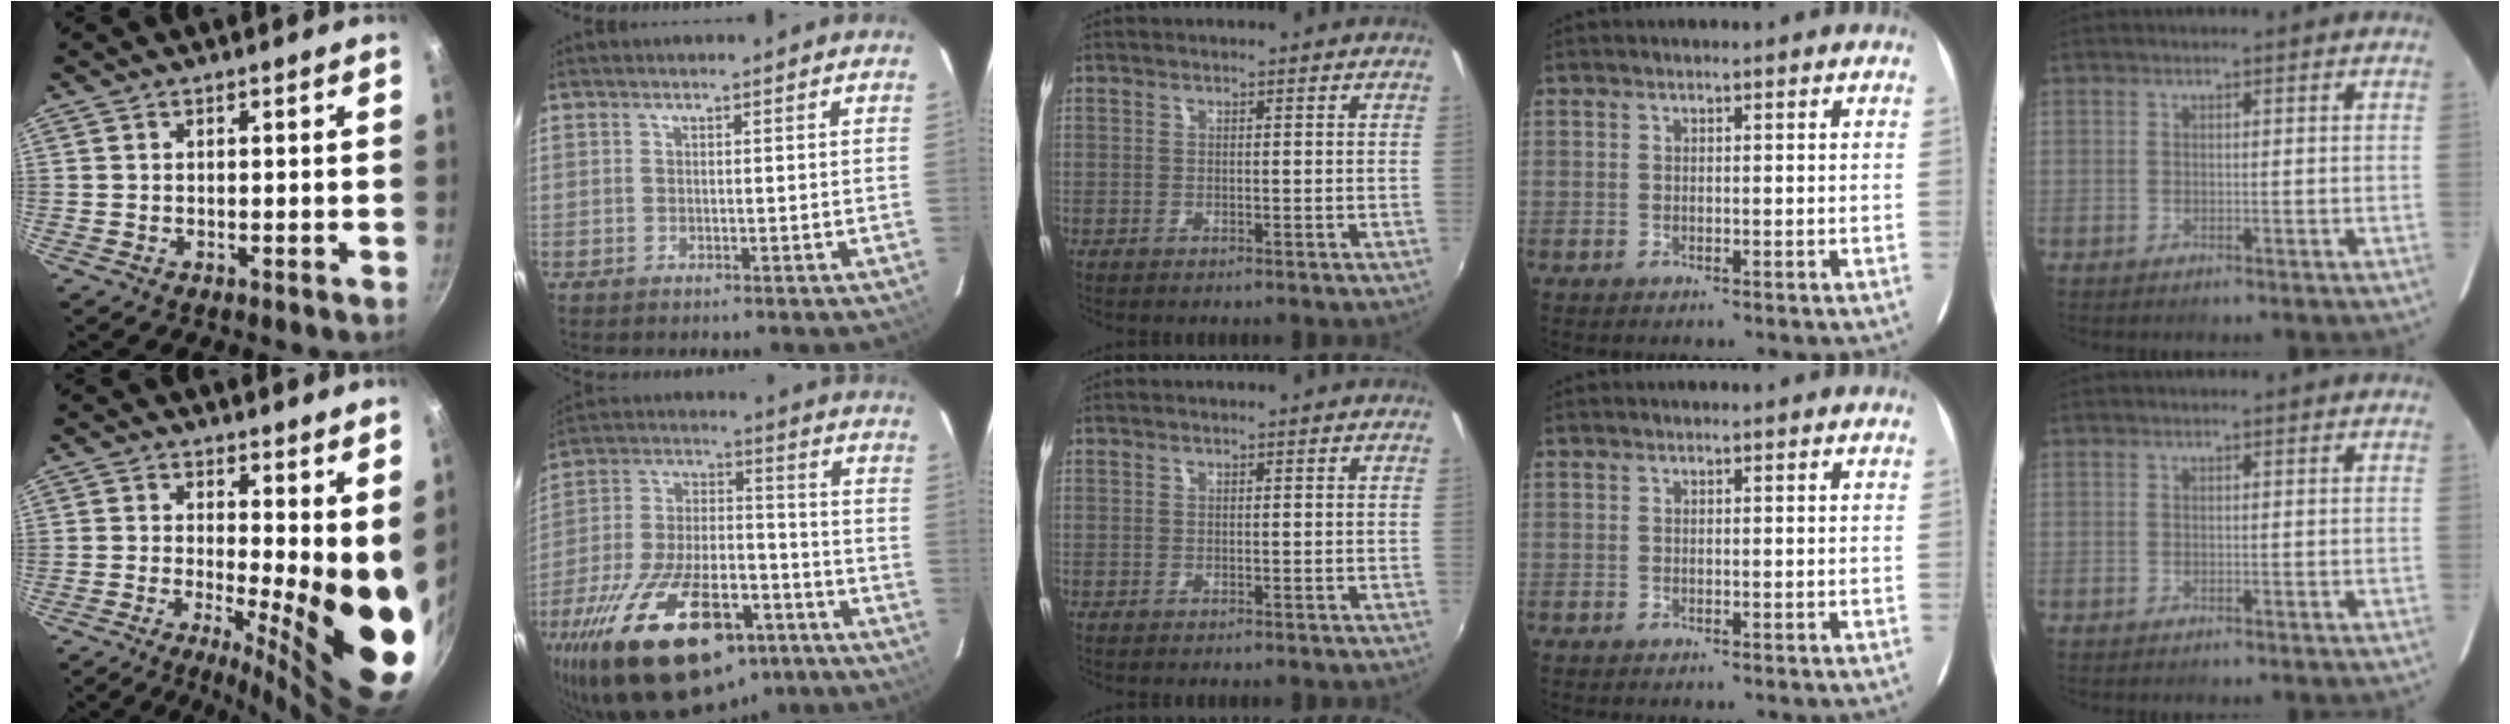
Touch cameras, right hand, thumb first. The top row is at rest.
{"thumb": {"total": 14.3, "force": [0.1, 4.6, 13.6], "torque": [-0.155, -0.034, 0.008]}, "index": {"total": 29.9, "force": [-19.1, 13.4, 18.7], "torque": [-0.353, -0.011, -0.286]}}